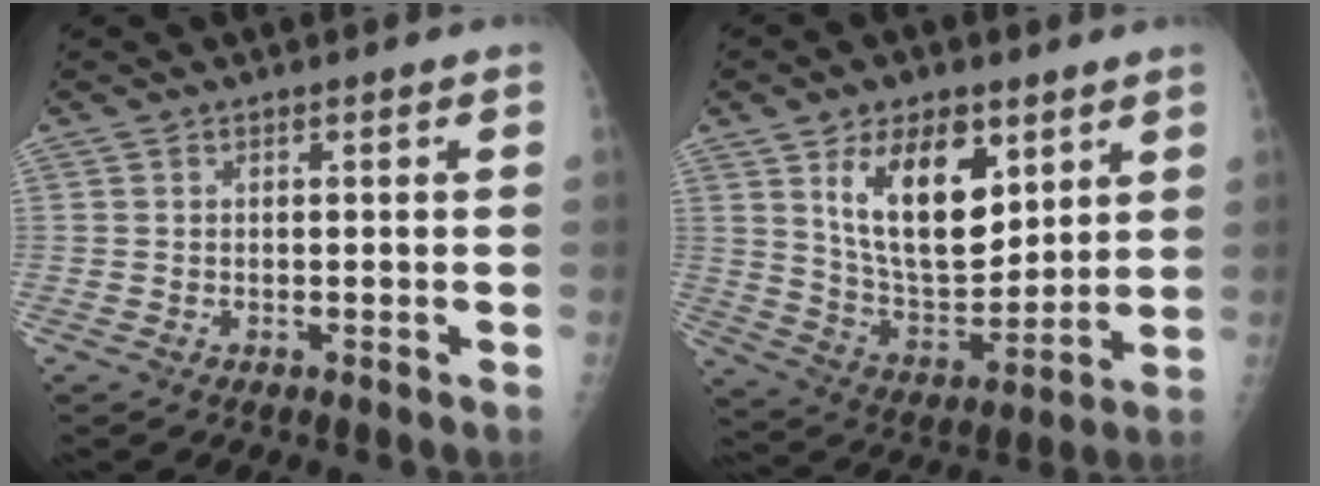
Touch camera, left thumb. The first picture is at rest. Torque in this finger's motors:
{"motor_torque": [1.31, 1.17, 1.55, -0.47, 0.31]}